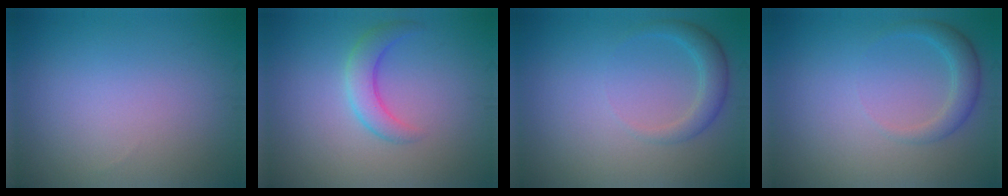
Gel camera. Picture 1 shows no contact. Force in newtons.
{"total": 2.8, "press": 2.8, "slide": 0.1}
{"total": 2.2, "press": 2.2, "slide": 0.2}
{"total": 2.2, "press": 2.2, "slide": 0.2}